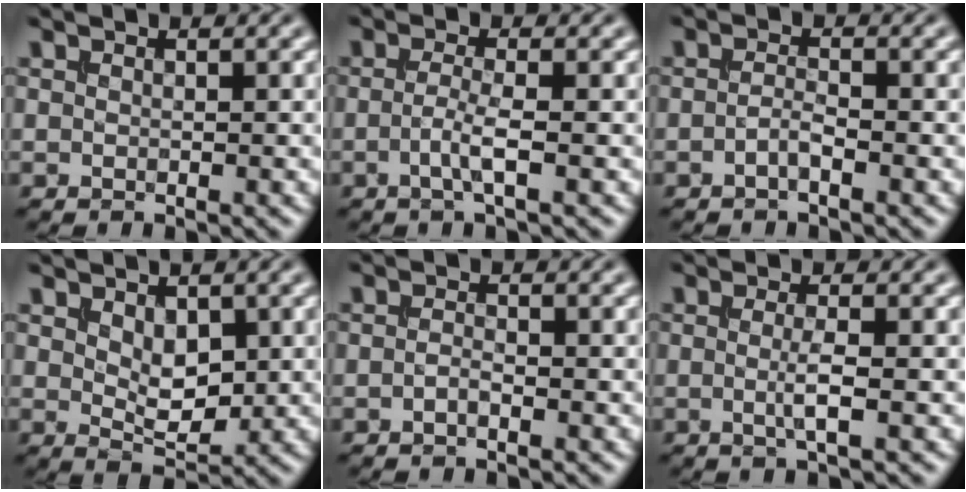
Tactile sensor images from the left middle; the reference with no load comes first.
{"total": 2.2, "force": [-0.5, 0.4, 2.1], "torque": [-0.043, 0.000, -0.015]}
{"total": 1.3, "force": [-0.6, 0.3, 1.1], "torque": [-0.022, 0.002, -0.015]}
{"total": 3.2, "force": [0.7, 1.8, 2.5], "torque": [-0.043, -0.007, 0.017]}
{"total": 0.9, "force": [-0.4, 0.3, 0.7], "torque": [-0.016, -0.001, -0.009]}
{"total": 1.9, "force": [-0.2, 0.3, 1.9], "torque": [-0.036, -0.007, -0.006]}